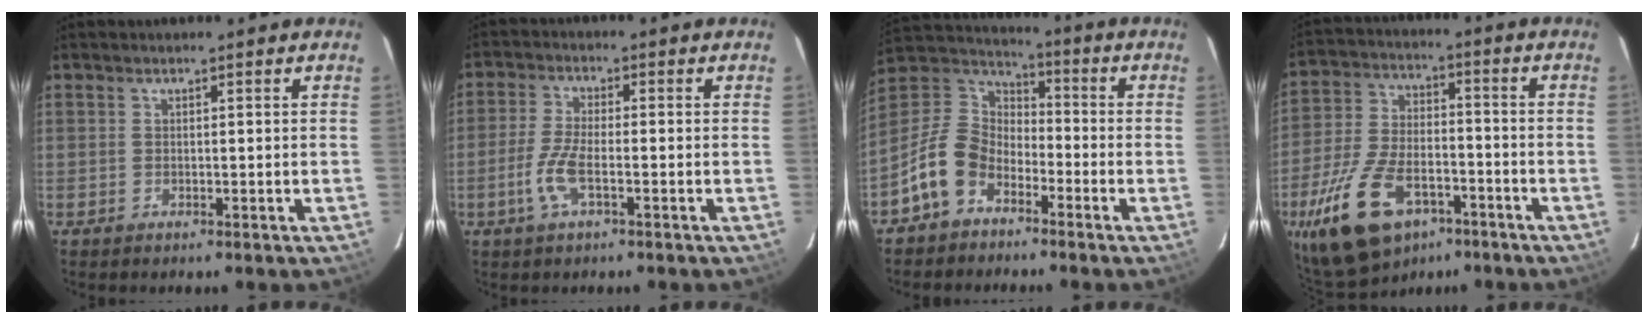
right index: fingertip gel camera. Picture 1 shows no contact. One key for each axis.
{"total": 5.8, "fx": -2.3, "fy": 1.5, "fz": 5.1, "tx": -0.117, "ty": -0.001, "tz": -0.048}
{"total": 11.3, "fx": -6.4, "fy": 7.3, "fz": 5.7, "tx": -0.124, "ty": 0.025, "tz": -0.130}
{"total": 18.8, "fx": -10.6, "fy": 10.1, "fz": 11.9, "tx": -0.260, "ty": -0.015, "tz": -0.184}